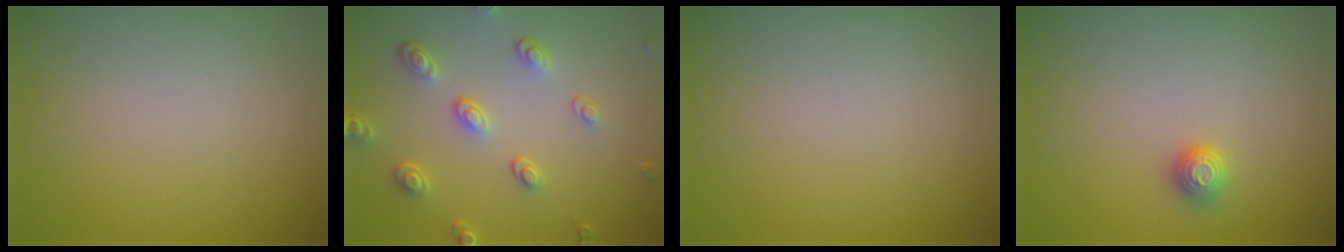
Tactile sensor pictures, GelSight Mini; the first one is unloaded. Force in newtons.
{"total": 3.6, "press": 2.8, "slide": 2.3}
{"total": 0.0}
{"total": 1.1, "press": 1.0, "slide": 0.4}